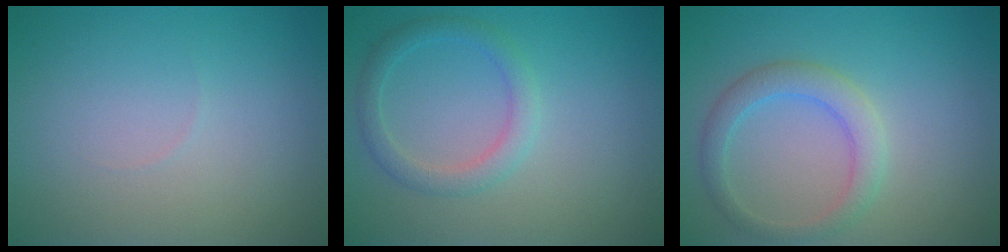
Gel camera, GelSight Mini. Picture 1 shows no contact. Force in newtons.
{"total": 2.3, "press": 2.3, "slide": 0.1}
{"total": 2.9, "press": 2.9, "slide": 0.1}